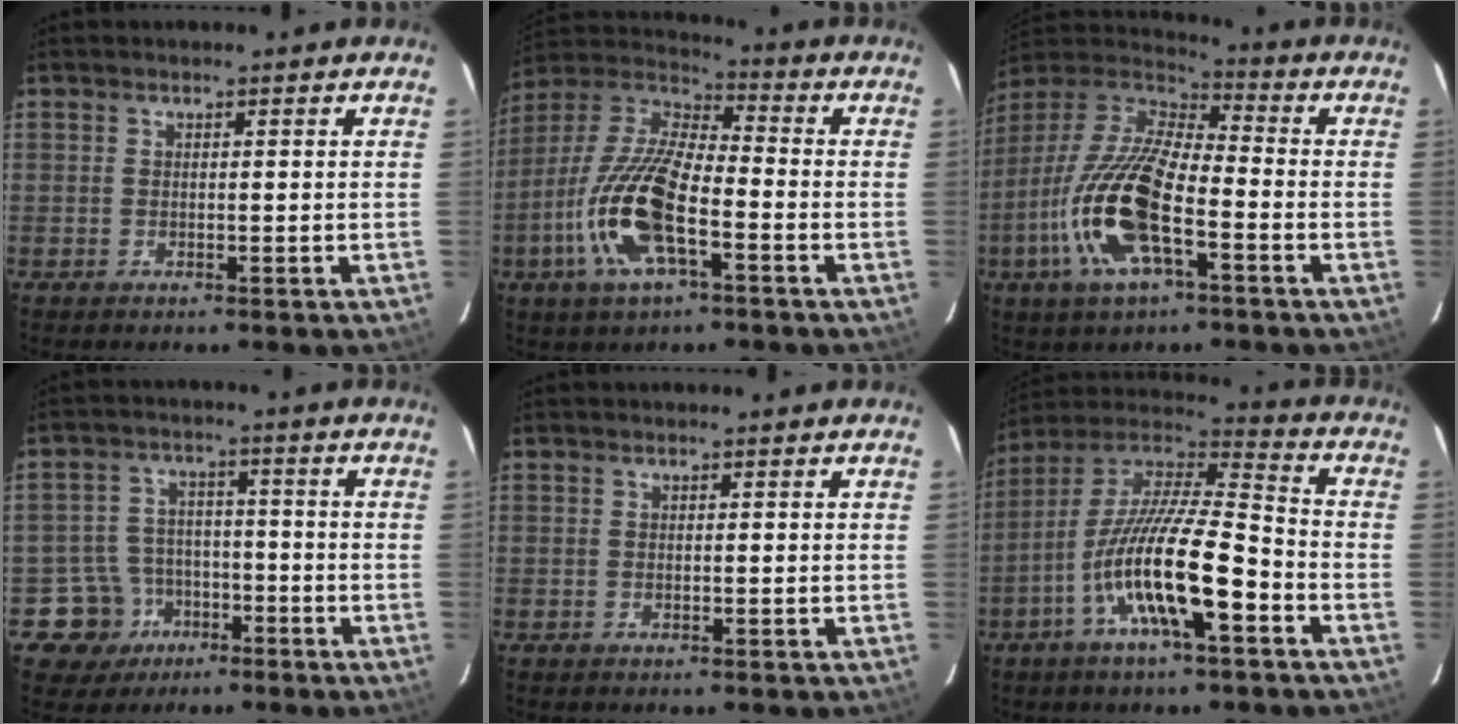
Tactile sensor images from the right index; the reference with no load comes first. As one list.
[{"total": 17.0, "force": [-6.2, 5.8, 14.7], "torque": [-0.311, -0.009, -0.128]}, {"total": 19.2, "force": [-7.2, 6.5, 16.6], "torque": [-0.345, -0.022, -0.147]}, {"total": 8.3, "force": [-4.5, 7.0, 0.1], "torque": [-0.024, 0.032, -0.065]}, {"total": 0.0}, {"total": 18.0, "force": [-7.7, 3.7, 15.9], "torque": [-0.292, -0.019, -0.149]}]